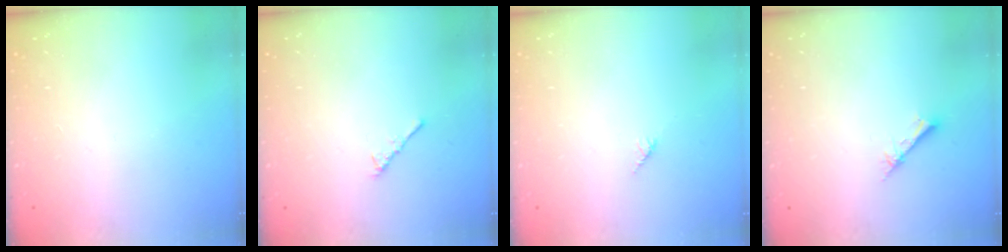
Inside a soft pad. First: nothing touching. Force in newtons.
{"total": 2.9, "press": 2.8, "slide": 0.7}
{"total": 2.7, "press": 2.7, "slide": 0.2}
{"total": 2.1, "press": 2.1, "slide": 0.2}